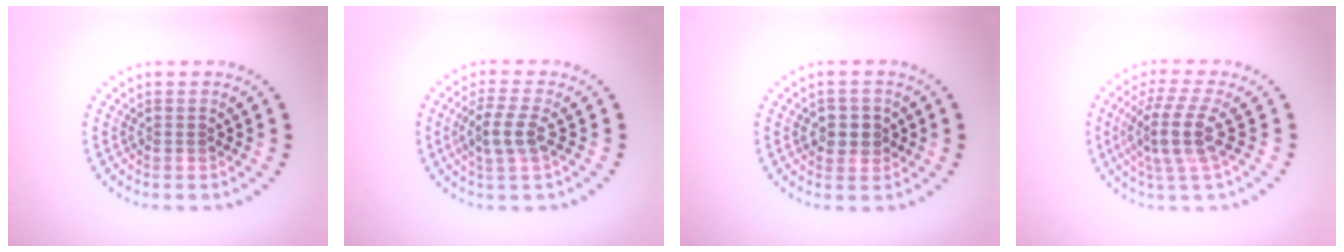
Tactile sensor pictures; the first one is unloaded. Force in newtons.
{"total": 3.0, "press": 2.8, "slide": 1.1}
{"total": 2.3, "press": 2.2, "slide": 0.6}
{"total": 4.2, "press": 3.2, "slide": 2.8}